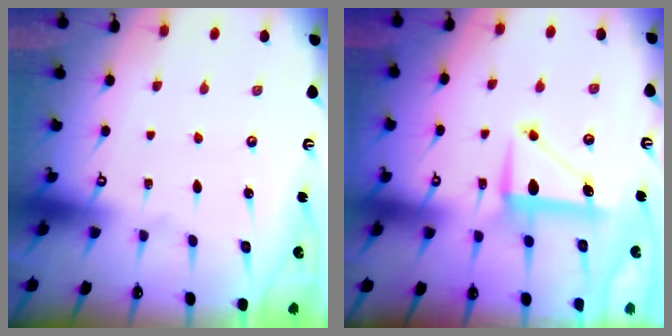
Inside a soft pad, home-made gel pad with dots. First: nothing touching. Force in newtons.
{"total": 8.4, "press": 8.4, "slide": 0.6}